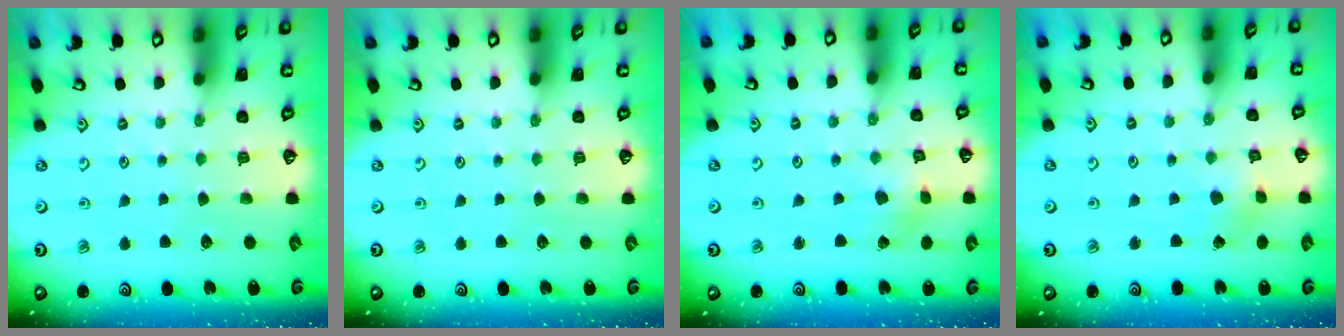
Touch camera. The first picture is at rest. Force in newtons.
{"total": 0.0}
{"total": 2.1, "press": 2.1, "slide": 0.3}
{"total": 2.6, "press": 2.6, "slide": 0.3}